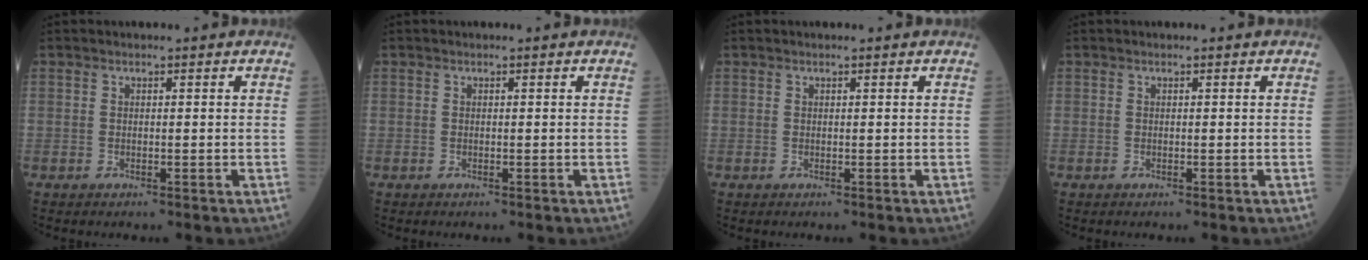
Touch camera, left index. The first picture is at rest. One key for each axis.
{"total": 0.0}
{"total": 0.0}
{"total": 0.0}